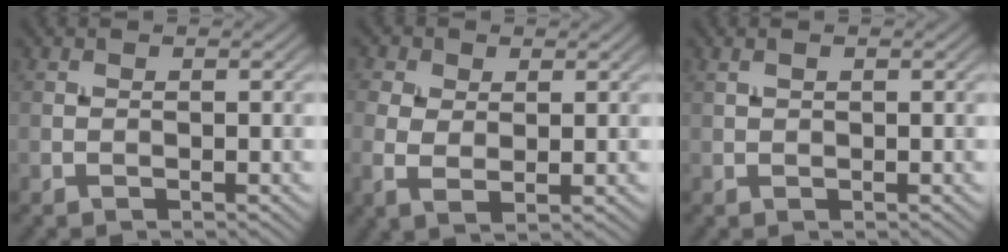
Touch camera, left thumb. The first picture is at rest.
{"total": 3.8, "force": [0.8, 2.2, 3.0], "torque": [-0.074, -0.001, 0.012]}
{"total": 1.0, "force": [0.6, 0.2, 0.8], "torque": [-0.022, 0.006, 0.011]}